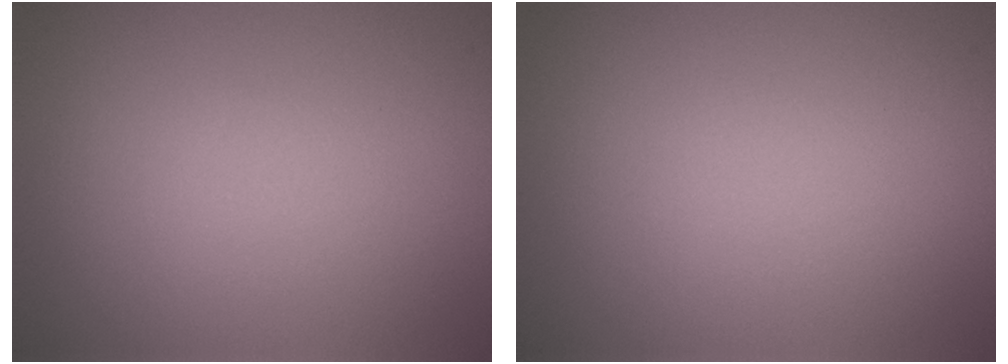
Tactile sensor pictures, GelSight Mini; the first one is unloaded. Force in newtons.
{"total": 0.0}